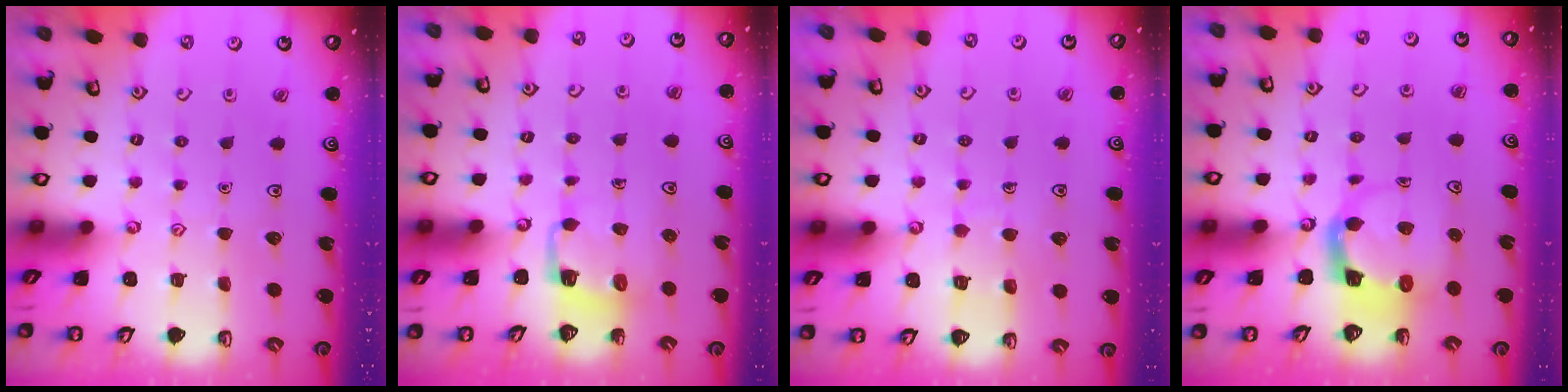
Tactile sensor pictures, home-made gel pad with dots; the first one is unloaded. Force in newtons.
{"total": 3.8, "press": 3.8, "slide": 0.3}
{"total": 5.6, "press": 5.6, "slide": 0.2}
{"total": 3.8, "press": 3.7, "slide": 0.7}